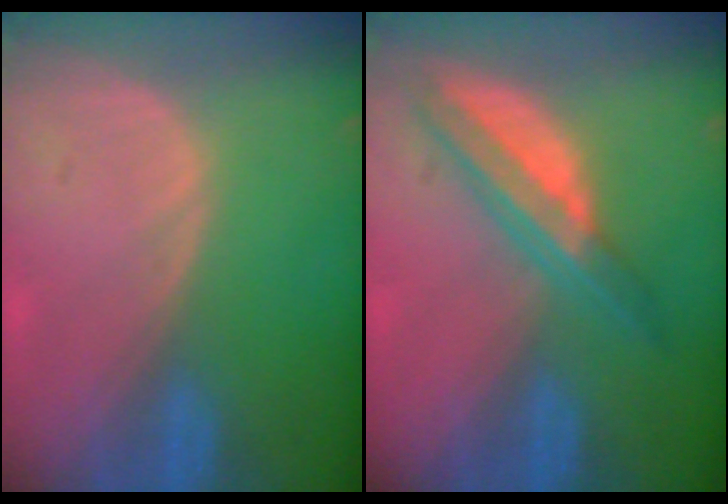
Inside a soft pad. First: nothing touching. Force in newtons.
{"total": 6.8, "press": 5.8, "slide": 3.6}